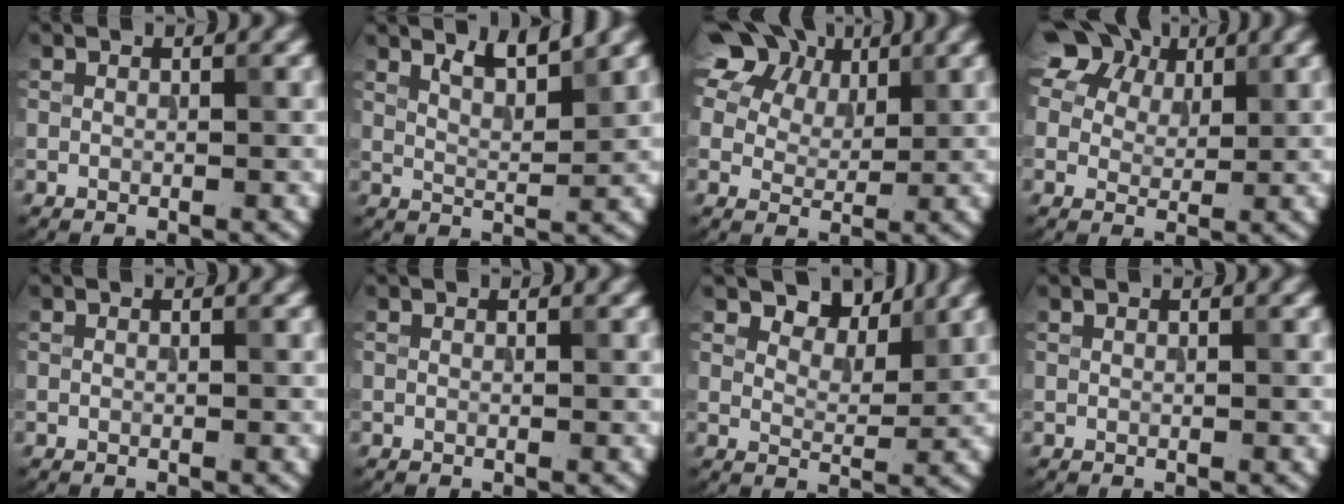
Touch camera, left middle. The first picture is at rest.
{"total": 3.1, "force": [2.5, 0.5, 1.8], "torque": [-0.024, 0.001, 0.040]}
{"total": 14.9, "force": [9.1, 9.1, 7.5], "torque": [-0.164, 0.051, 0.155]}
{"total": 10.3, "force": [6.6, 6.2, 4.9], "torque": [-0.096, 0.029, 0.099]}
{"total": 0.0}
{"total": 0.0}
{"total": 3.9, "force": [3.1, 1.7, 1.6], "torque": [-0.033, -0.005, 0.049]}
{"total": 0.0}